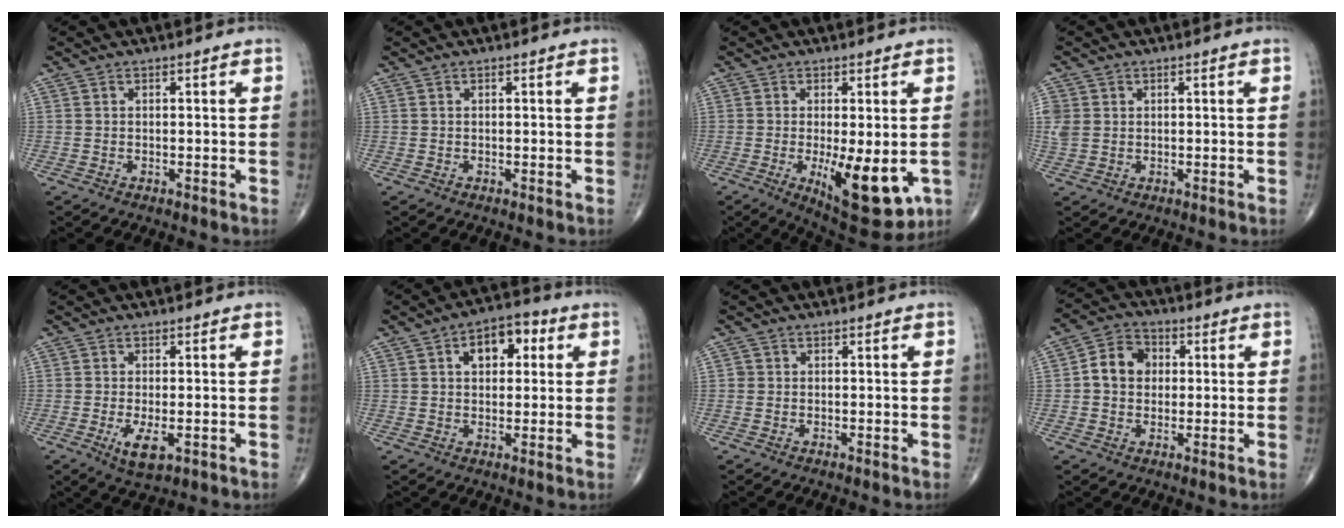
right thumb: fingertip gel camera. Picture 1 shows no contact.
{"total": 0.0}
{"total": 13.7, "force": [-3.3, 5.0, 12.3], "torque": [-0.163, -0.025, -0.034]}
{"total": 4.0, "force": [0.7, 3.4, 2.0], "torque": [-0.048, 0.005, 0.018]}
{"total": 5.0, "force": [-1.7, 2.0, 4.3], "torque": [-0.076, -0.010, -0.023]}
{"total": 8.5, "force": [2.6, 5.3, 6.2], "torque": [-0.060, 0.013, 0.030]}
{"total": 0.8, "force": [-0.1, 0.8, 0.1], "torque": [0.003, 0.003, -0.002]}
{"total": 7.7, "force": [0.6, 6.3, 4.3], "torque": [-0.053, 0.017, 0.001]}